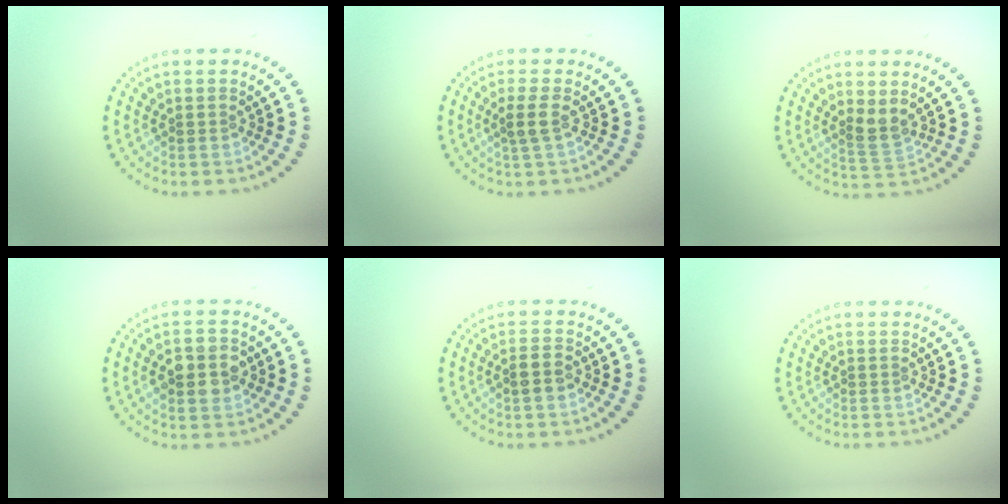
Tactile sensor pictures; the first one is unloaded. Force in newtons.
{"total": 1.6, "press": 1.3, "slide": 0.9}
{"total": 2.0, "press": 1.6, "slide": 1.2}
{"total": 4.4, "press": 4.4, "slide": 0.1}
{"total": 1.8, "press": 1.7, "slide": 0.6}
{"total": 0.0}